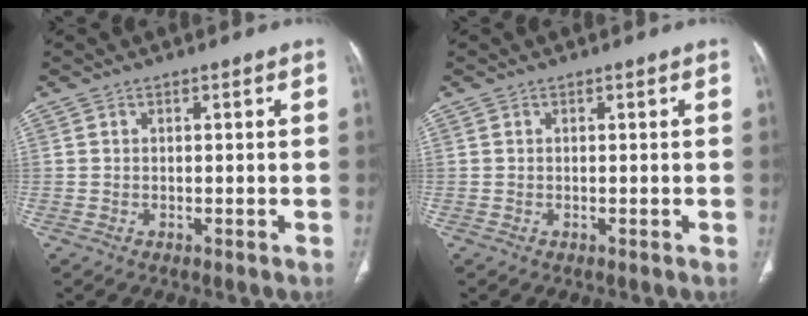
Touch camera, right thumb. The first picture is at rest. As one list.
[{"total": 0.0}]